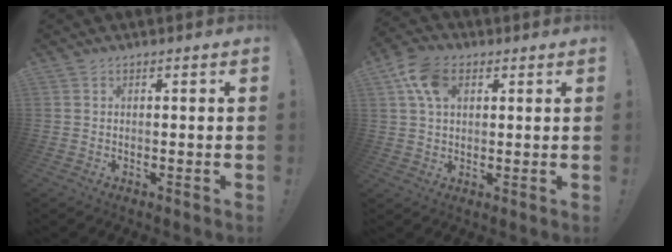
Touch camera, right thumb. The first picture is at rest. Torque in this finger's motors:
{"motor_torque": [1.08, 1.85, 0.38, -0.29, 0.02]}